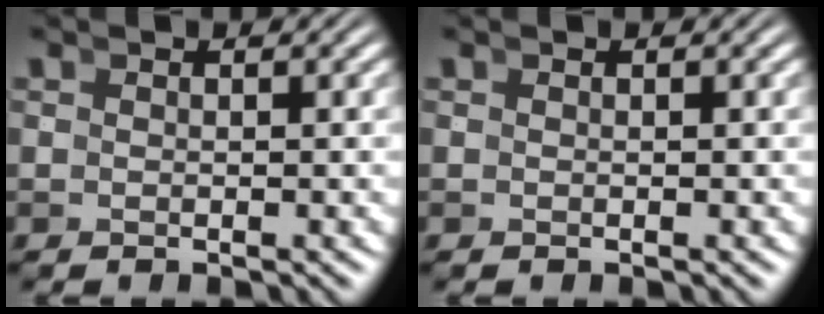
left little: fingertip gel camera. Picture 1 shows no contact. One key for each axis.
{"total": 0.0}